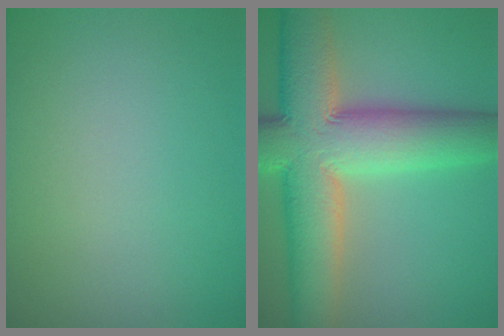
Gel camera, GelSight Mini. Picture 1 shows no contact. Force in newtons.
{"total": 12.7, "press": 12.7, "slide": 0.8}